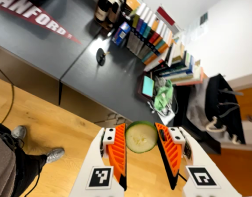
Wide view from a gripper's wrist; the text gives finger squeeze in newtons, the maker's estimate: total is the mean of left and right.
{"total": 10.2, "left": 10.6, "right": 9.7}